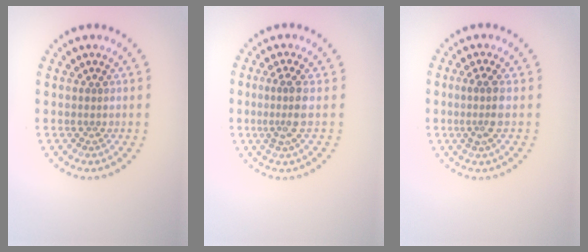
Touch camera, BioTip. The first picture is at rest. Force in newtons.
{"total": 2.3, "press": 1.8, "slide": 1.4}
{"total": 2.1, "press": 1.7, "slide": 1.3}